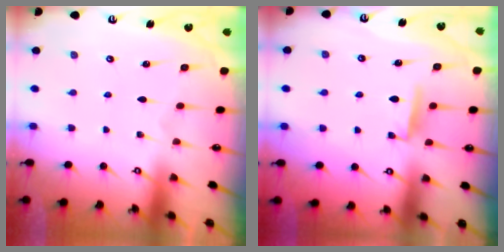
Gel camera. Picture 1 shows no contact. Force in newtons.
{"total": 5.1, "press": 5.0, "slide": 0.6}